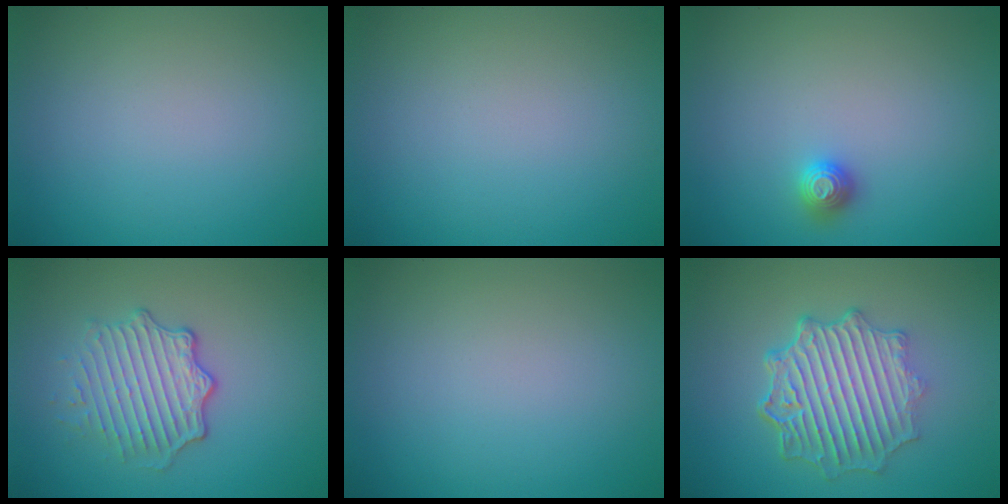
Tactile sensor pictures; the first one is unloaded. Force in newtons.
{"total": 0.0}
{"total": 1.2, "press": 1.1, "slide": 0.2}
{"total": 4.5, "press": 3.2, "slide": 3.2}
{"total": 0.0}
{"total": 6.6, "press": 5.1, "slide": 4.2}